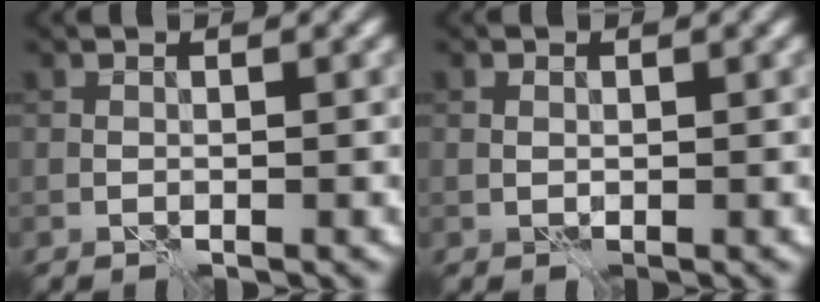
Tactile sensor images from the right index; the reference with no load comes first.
{"total": 0.7, "force": [0.0, 0.5, 0.5], "torque": [-0.008, 0.002, 0.000]}